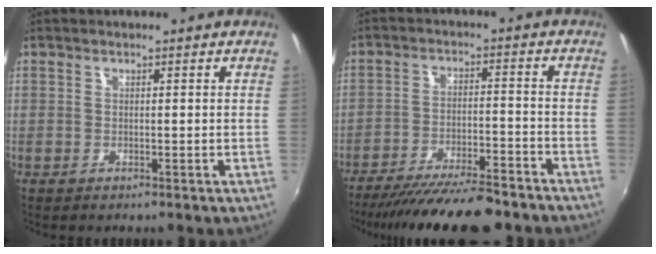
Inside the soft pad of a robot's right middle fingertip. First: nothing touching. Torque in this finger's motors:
{"motor_torque": [1.07, -1.07, 0.31, 0.10]}